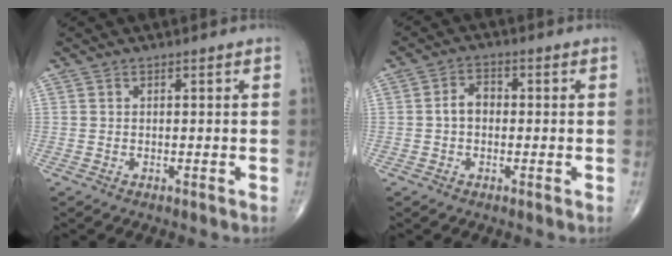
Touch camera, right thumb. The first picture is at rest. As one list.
[{"total": 3.6, "force": [-0.3, 2.6, 2.5], "torque": [-0.035, 0.018, -0.012]}]